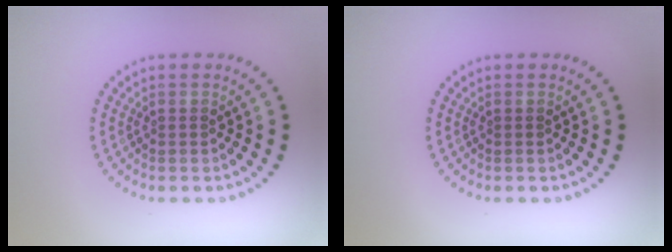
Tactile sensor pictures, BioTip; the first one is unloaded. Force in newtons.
{"total": 0.0}